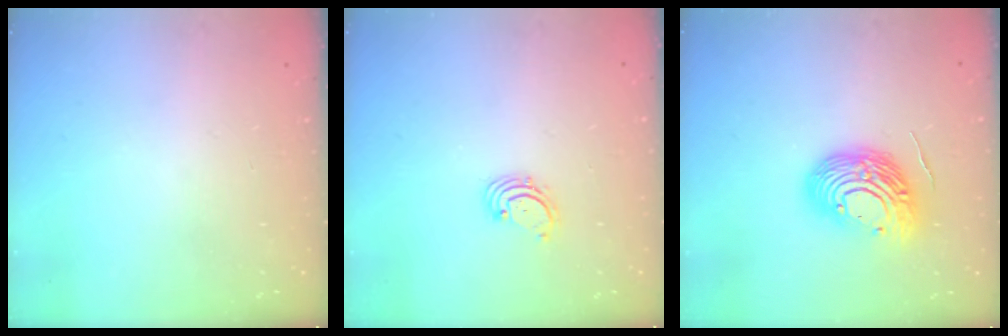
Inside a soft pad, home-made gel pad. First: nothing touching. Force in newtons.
{"total": 1.6, "press": 1.6, "slide": 0.2}
{"total": 13.7, "press": 13.6, "slide": 1.8}